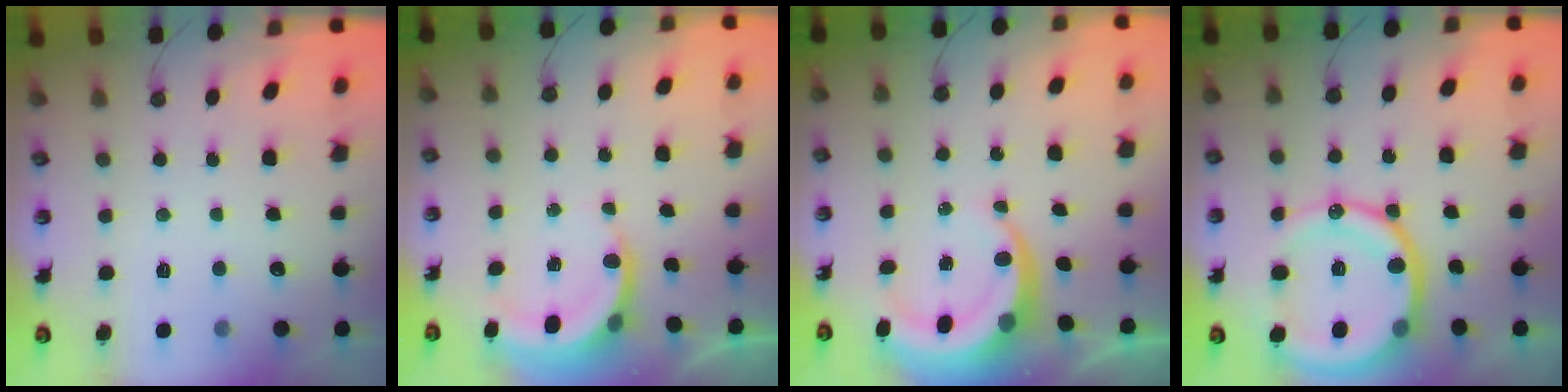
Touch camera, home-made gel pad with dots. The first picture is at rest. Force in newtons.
{"total": 5.1, "press": 5.0, "slide": 0.7}
{"total": 7.7, "press": 7.7, "slide": 0.9}
{"total": 20.1, "press": 19.9, "slide": 3.0}